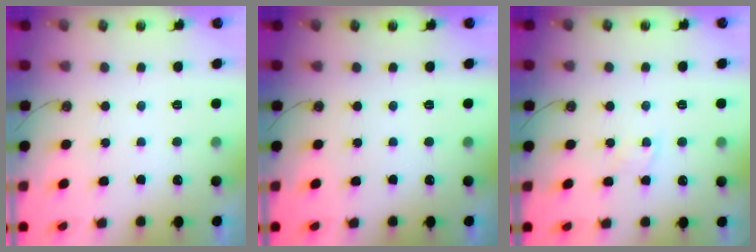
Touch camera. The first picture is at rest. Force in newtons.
{"total": 0.0}
{"total": 2.8, "press": 2.8, "slide": 0.4}